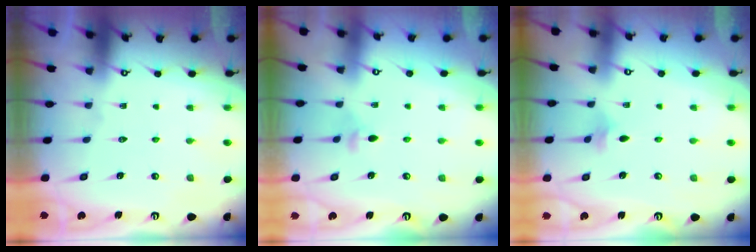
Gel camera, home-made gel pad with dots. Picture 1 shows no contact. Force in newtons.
{"total": 3.8, "press": 3.7, "slide": 0.8}
{"total": 2.5, "press": 2.4, "slide": 0.6}